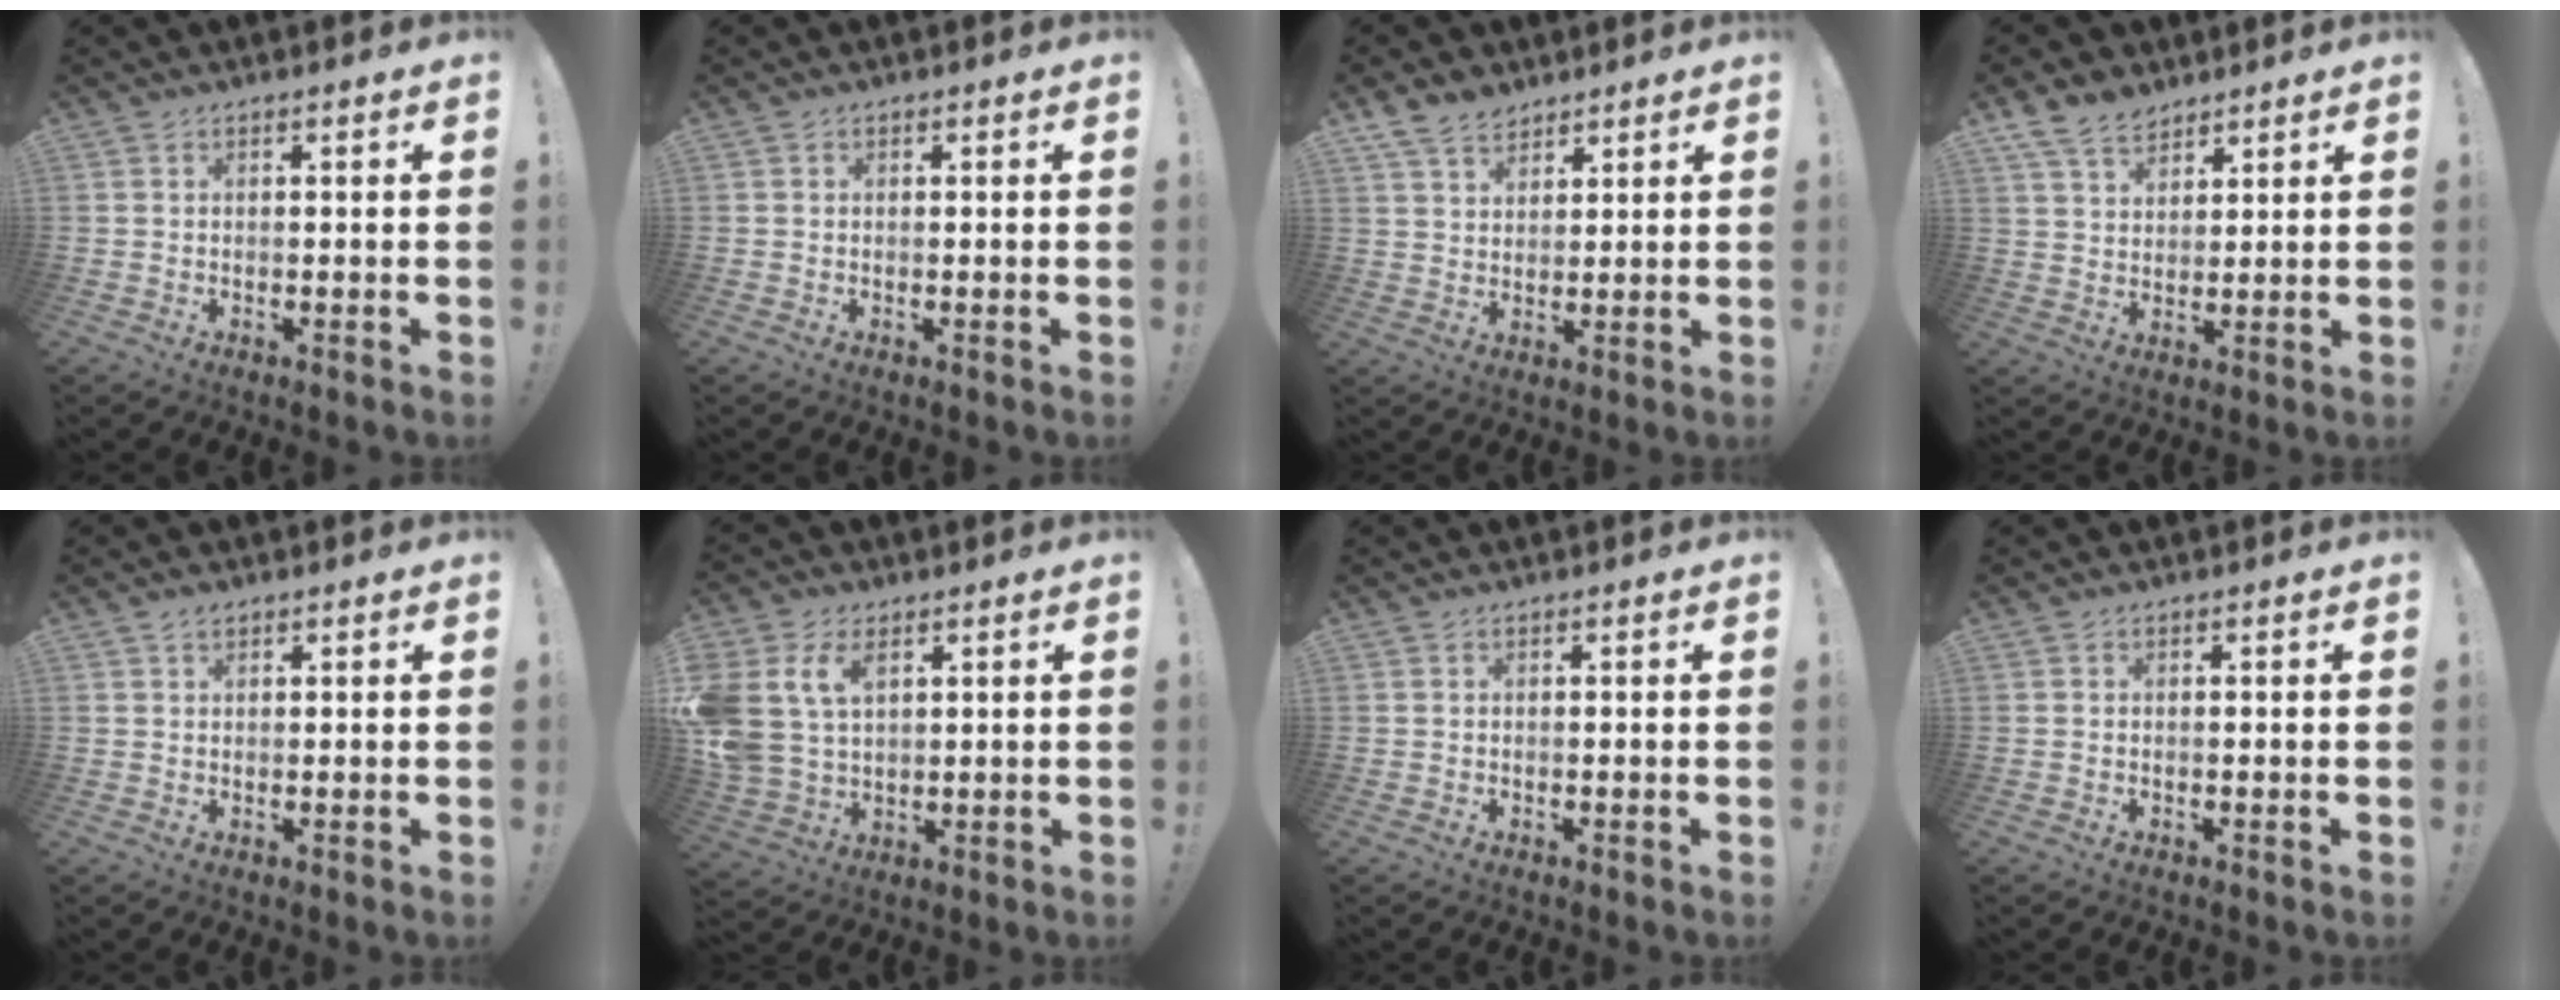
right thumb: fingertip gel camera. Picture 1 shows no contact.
{"total": 0.0}
{"total": 7.0, "force": [5.4, 4.0, 2.2], "torque": [-0.045, -0.027, 0.105]}
{"total": 8.5, "force": [6.4, 4.7, 2.9], "torque": [-0.061, -0.030, 0.127]}
{"total": 1.3, "force": [1.0, 0.7, 0.5], "torque": [-0.011, -0.002, 0.019]}
{"total": 12.5, "force": [5.0, 8.8, 7.3], "torque": [-0.167, -0.015, 0.100]}
{"total": 0.0}
{"total": 0.0}